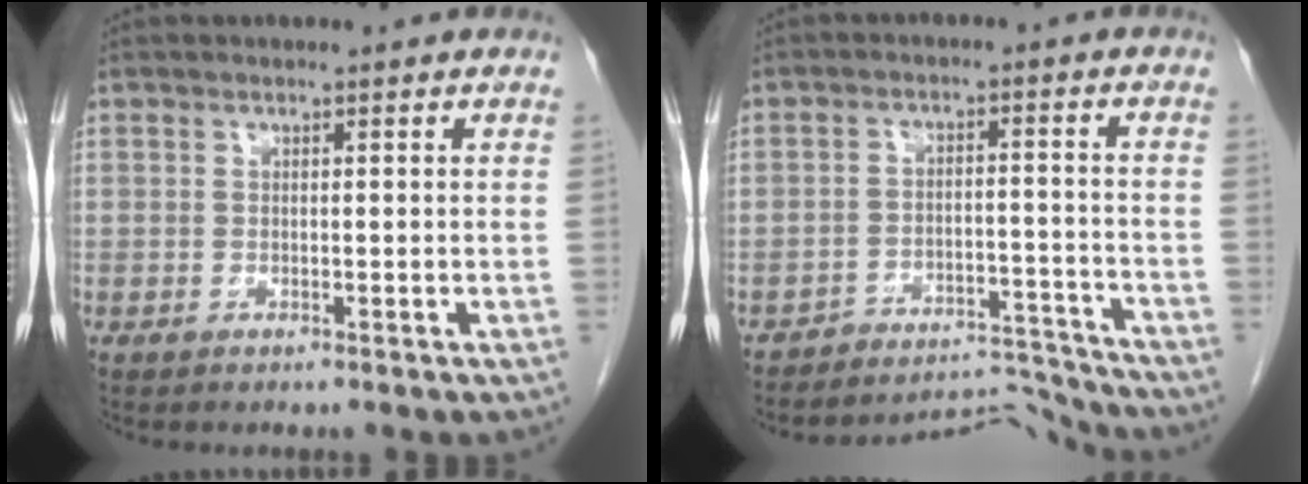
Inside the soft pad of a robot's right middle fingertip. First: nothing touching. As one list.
[{"total": 7.9, "force": [-7.6, -0.6, -2.0], "torque": [0.035, 0.026, -0.117]}]